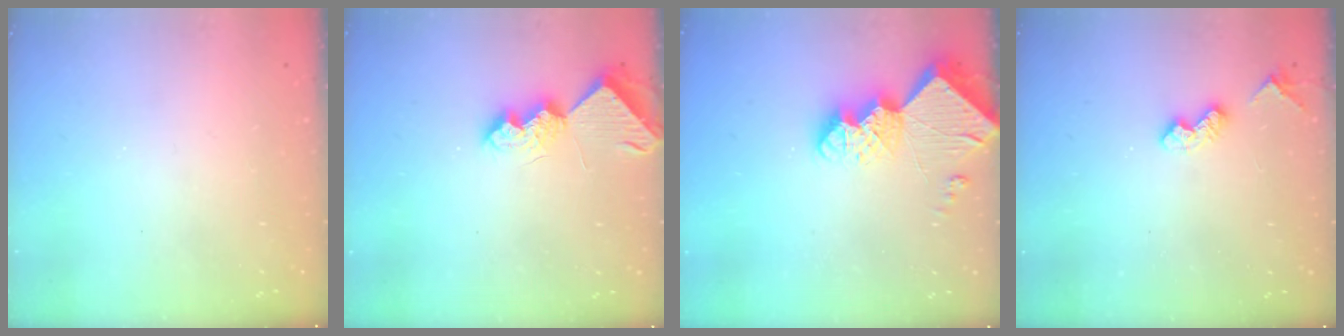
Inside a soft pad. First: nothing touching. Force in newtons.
{"total": 8.7, "press": 8.7, "slide": 0.4}
{"total": 11.7, "press": 11.6, "slide": 1.1}
{"total": 5.2, "press": 5.2, "slide": 0.8}